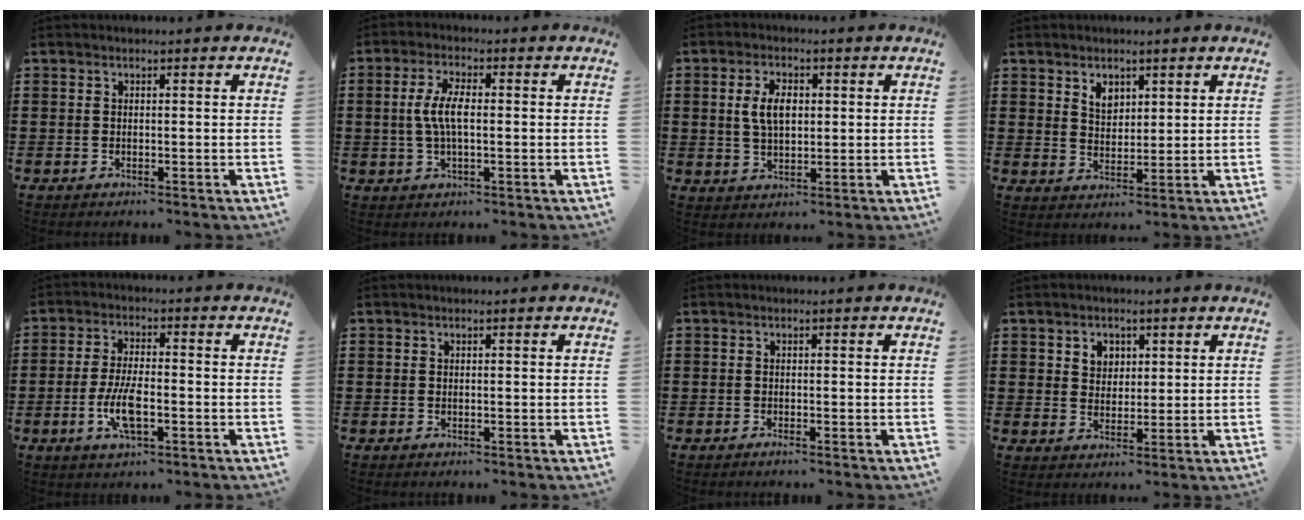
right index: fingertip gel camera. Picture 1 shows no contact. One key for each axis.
{"total": 5.5, "fx": -0.1, "fy": 1.9, "fz": 5.1, "tx": -0.116, "ty": -0.003, "tz": -0.012}
{"total": 5.1, "fx": 0.8, "fy": 2.8, "fz": 4.2, "tx": -0.088, "ty": 0.005, "tz": 0.007}
{"total": 3.4, "fx": 2.1, "fy": 2.3, "fz": 1.4, "tx": -0.036, "ty": 0.008, "tz": 0.039}
{"total": 6.5, "fx": -1.9, "fy": 2.3, "fz": 5.8, "tx": -0.130, "ty": -0.006, "tz": -0.041}
{"total": 0.0}
{"total": 0.6, "fx": -0.5, "fy": 0.0, "fz": 0.4, "tx": -0.008, "ty": -0.004, "tz": -0.008}
{"total": 3.3, "fx": 1.7, "fy": 2.8, "fz": 0.7, "tx": -0.027, "ty": 0.013, "tz": 0.029}